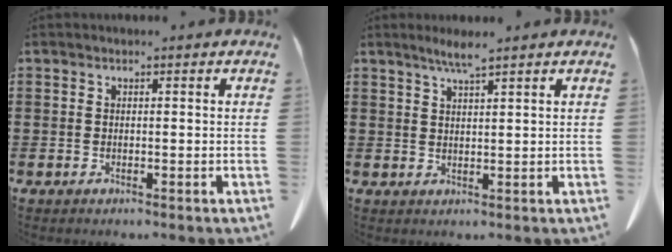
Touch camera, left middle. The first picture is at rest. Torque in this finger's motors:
{"motor_torque": [0.39, 0.31, 0.02, 0.04]}